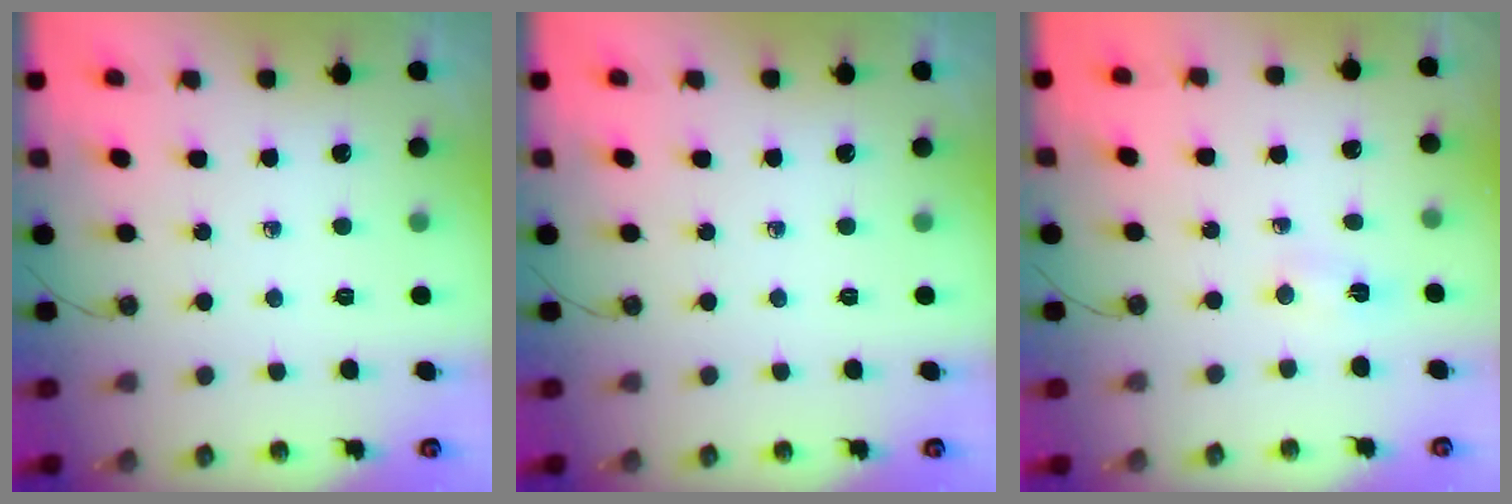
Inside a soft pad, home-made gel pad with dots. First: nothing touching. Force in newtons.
{"total": 0.0}
{"total": 2.1, "press": 1.6, "slide": 1.3}